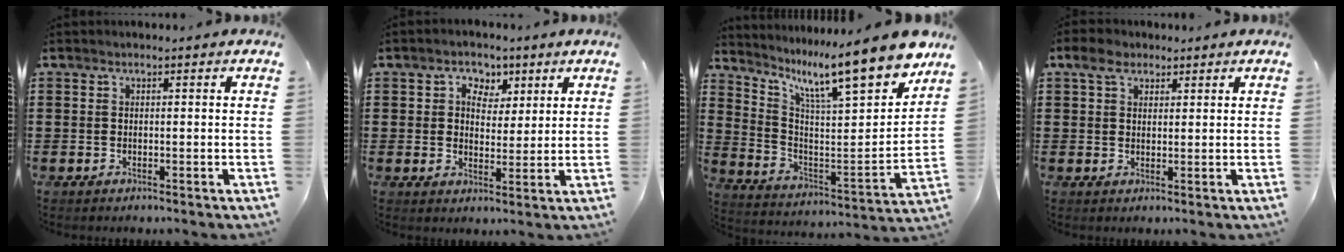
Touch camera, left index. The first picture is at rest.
{"total": 4.3, "force": [2.3, 3.3, 1.5], "torque": [-0.031, 0.010, 0.036]}
{"total": 11.9, "force": [9.2, 1.5, 7.3], "torque": [-0.138, -0.080, 0.140]}
{"total": 4.1, "force": [2.5, 2.7, 2.0], "torque": [-0.043, 0.011, 0.043]}